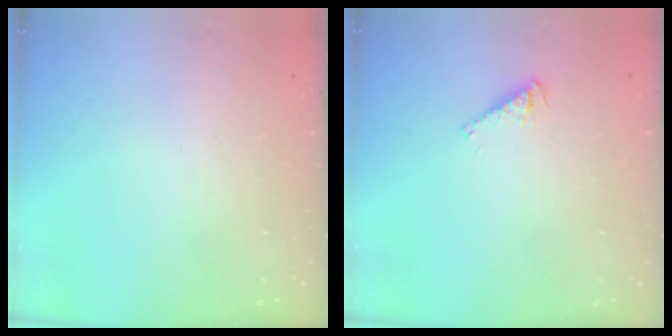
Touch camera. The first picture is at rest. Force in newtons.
{"total": 2.9, "press": 2.9, "slide": 0.1}